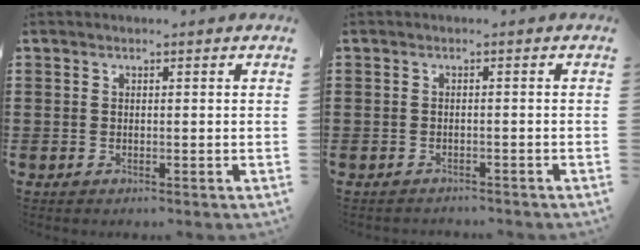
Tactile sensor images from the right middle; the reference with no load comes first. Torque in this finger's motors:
{"motor_torque": [0.00, 0.19, -0.03, -0.01]}